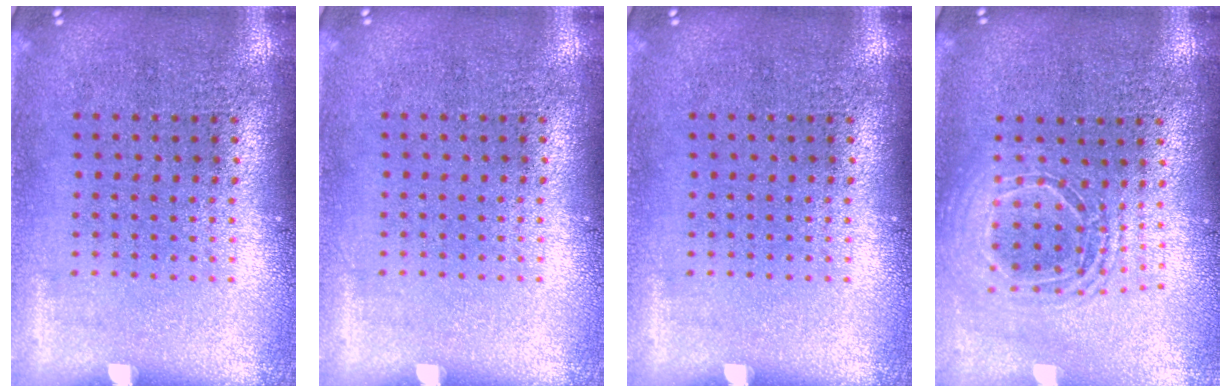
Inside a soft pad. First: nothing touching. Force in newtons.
{"total": 0.0}
{"total": 0.0}
{"total": 1.7, "press": 1.5, "slide": 0.9}